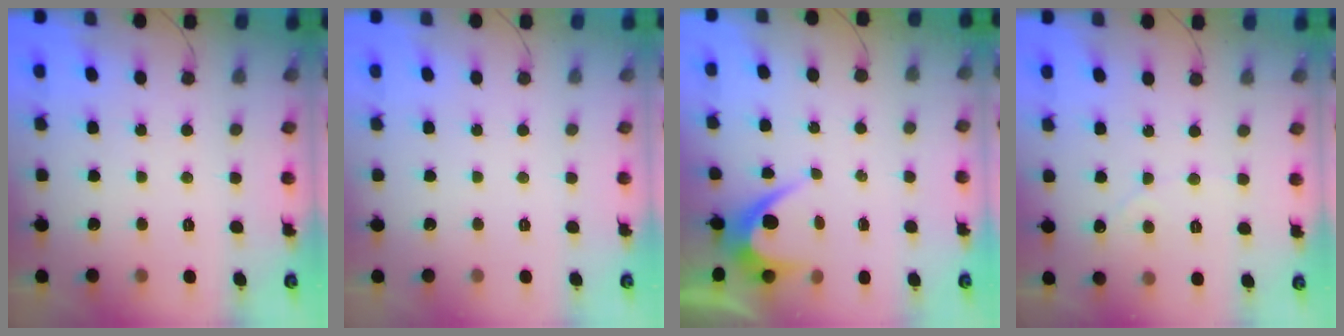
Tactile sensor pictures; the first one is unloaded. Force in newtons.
{"total": 0.0}
{"total": 4.1, "press": 4.1, "slide": 0.2}
{"total": 3.0, "press": 2.9, "slide": 0.3}